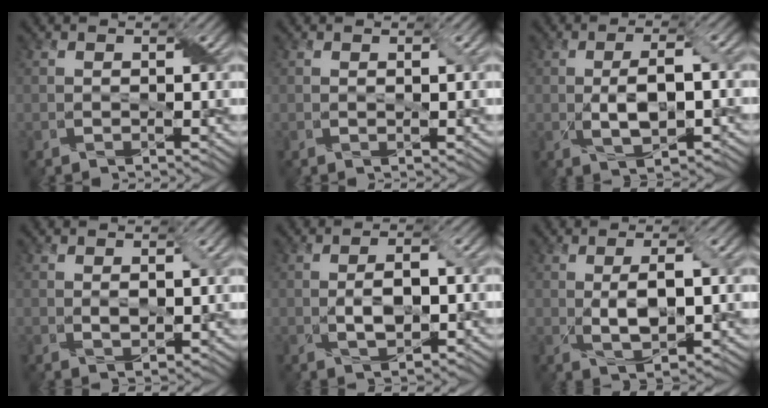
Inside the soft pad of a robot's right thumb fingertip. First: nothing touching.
{"total": 0.7, "force": [0.2, 0.0, 0.6], "torque": [-0.011, 0.002, 0.004]}
{"total": 5.7, "force": [-0.8, 2.2, 5.1], "torque": [-0.099, 0.001, -0.011]}
{"total": 2.0, "force": [0.4, 1.0, 1.7], "torque": [-0.036, -0.004, 0.011]}
{"total": 4.4, "force": [-0.7, 2.0, 3.8], "torque": [-0.074, 0.000, -0.011]}
{"total": 5.1, "force": [0.0, 1.9, 4.7], "torque": [-0.091, -0.003, 0.004]}